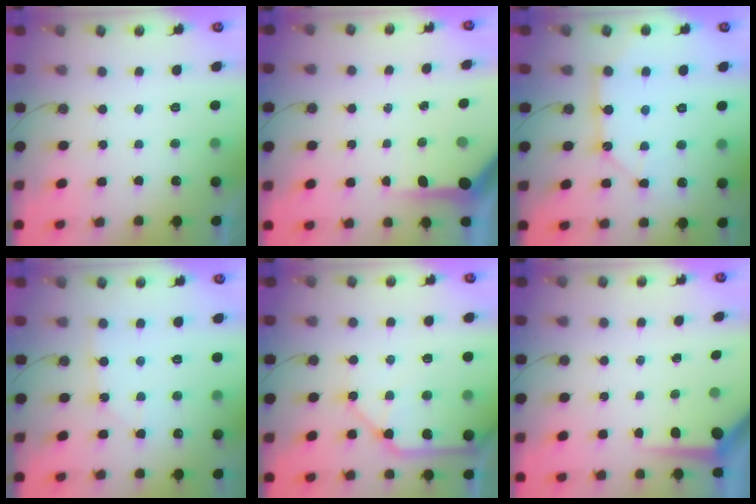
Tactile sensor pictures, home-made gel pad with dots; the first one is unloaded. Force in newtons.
{"total": 7.8, "press": 7.8, "slide": 0.7}
{"total": 11.7, "press": 11.7, "slide": 1.0}
{"total": 6.7, "press": 6.7, "slide": 0.8}
{"total": 14.9, "press": 14.8, "slide": 1.9}
{"total": 5.4, "press": 5.4, "slide": 0.1}